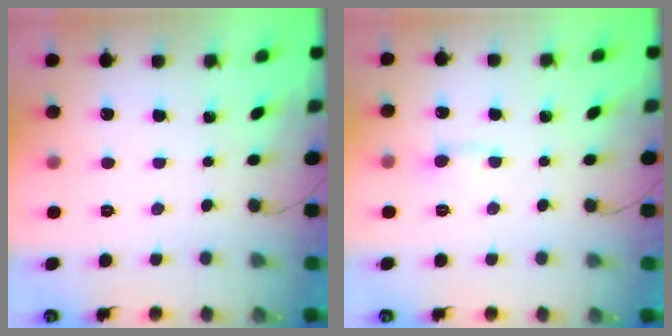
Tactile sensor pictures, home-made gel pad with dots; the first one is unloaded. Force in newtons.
{"total": 2.3, "press": 2.0, "slide": 1.3}